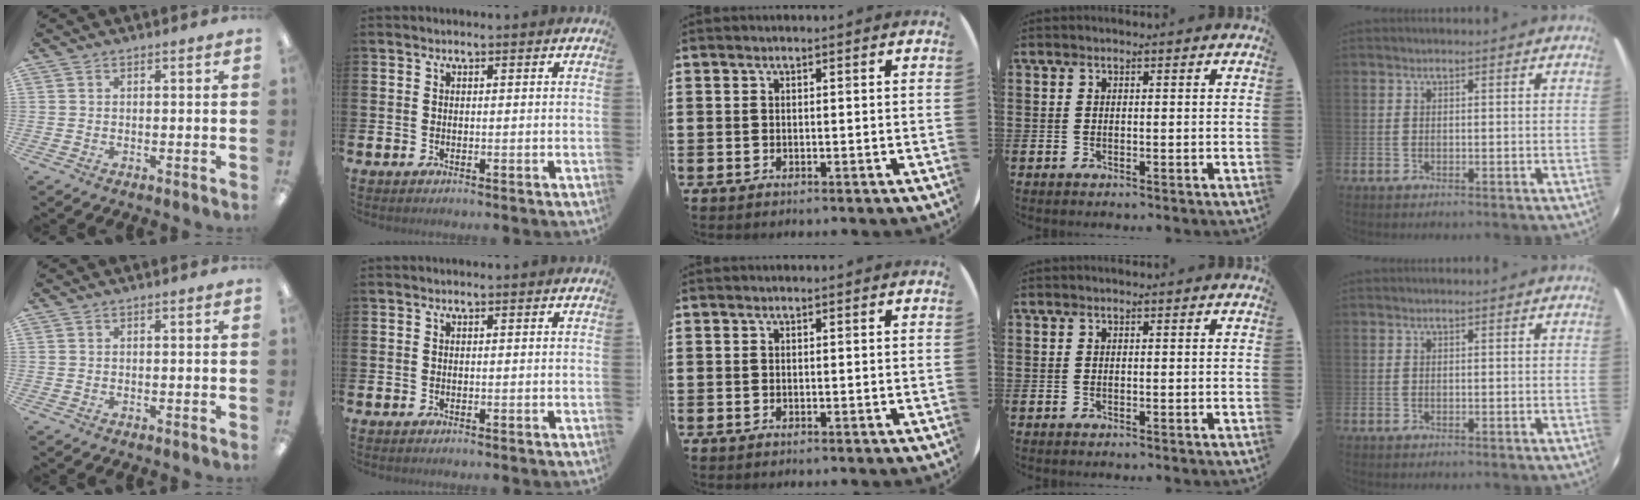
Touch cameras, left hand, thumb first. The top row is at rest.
{}